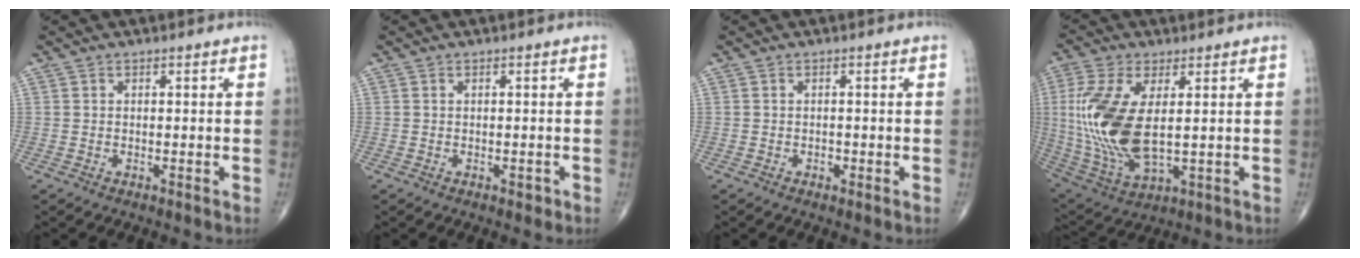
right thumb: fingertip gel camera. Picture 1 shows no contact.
{"total": 0.9, "force": [-0.3, 0.6, 0.6], "torque": [-0.006, 0.000, -0.004]}
{"total": 0.9, "force": [-0.3, 0.6, 0.5], "torque": [-0.007, 0.001, -0.006]}
{"total": 17.3, "force": [1.4, 7.9, 15.3], "torque": [-0.344, -0.016, 0.039]}